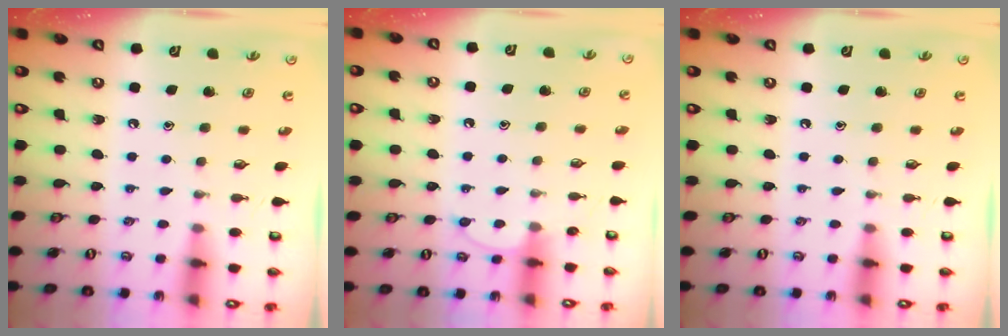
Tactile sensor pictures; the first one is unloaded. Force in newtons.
{"total": 6.0, "press": 5.9, "slide": 0.6}
{"total": 0.0}